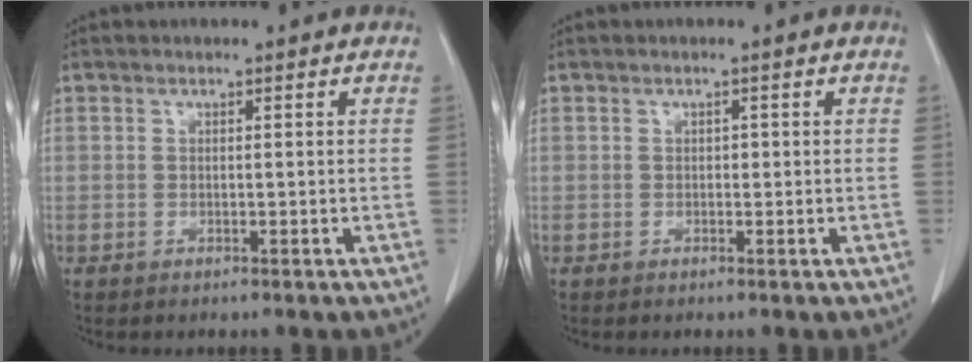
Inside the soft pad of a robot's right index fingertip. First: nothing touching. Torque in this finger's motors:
{"motor_torque": [0.10, 0.02, 0.02, -0.01]}